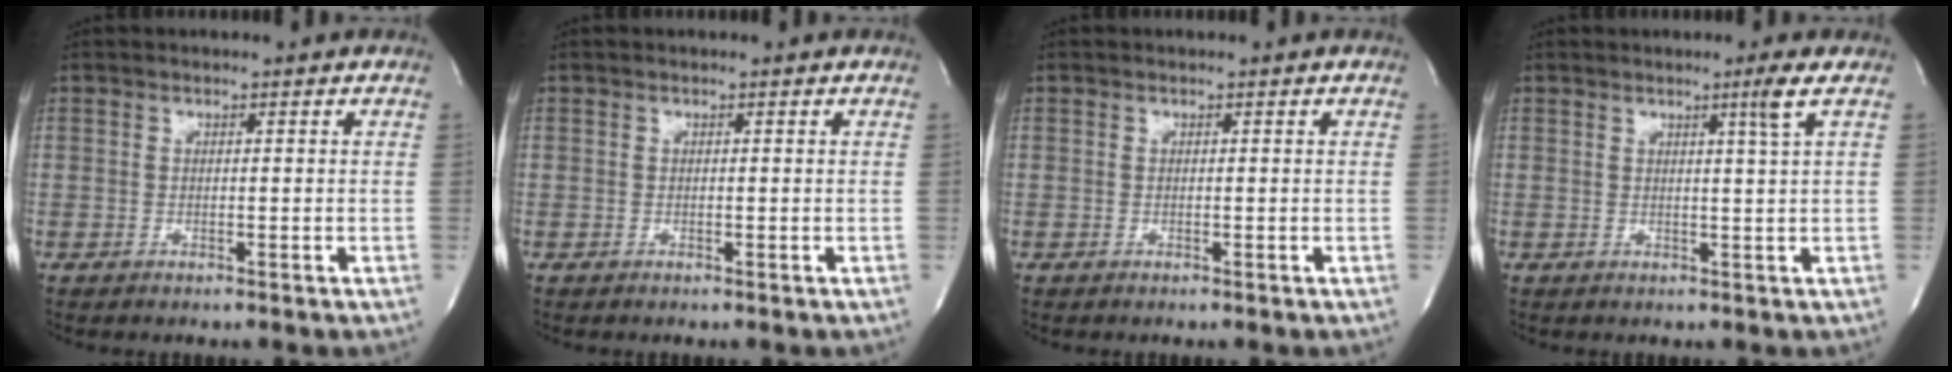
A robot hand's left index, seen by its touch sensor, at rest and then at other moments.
{"total": 0.0}
{"total": 0.0}
{"total": 2.4, "force": [1.1, -1.1, 1.8], "torque": [-0.037, -0.012, 0.024]}